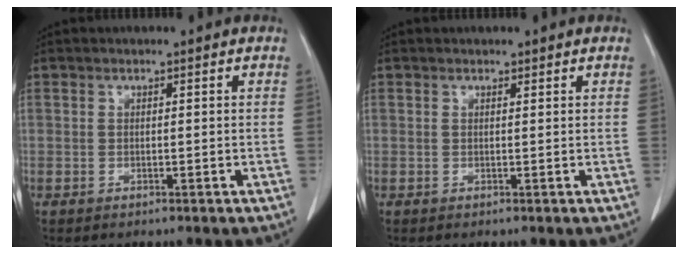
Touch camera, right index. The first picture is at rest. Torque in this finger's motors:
{"motor_torque": [0.06, 0.11, 0.04, 0.02]}